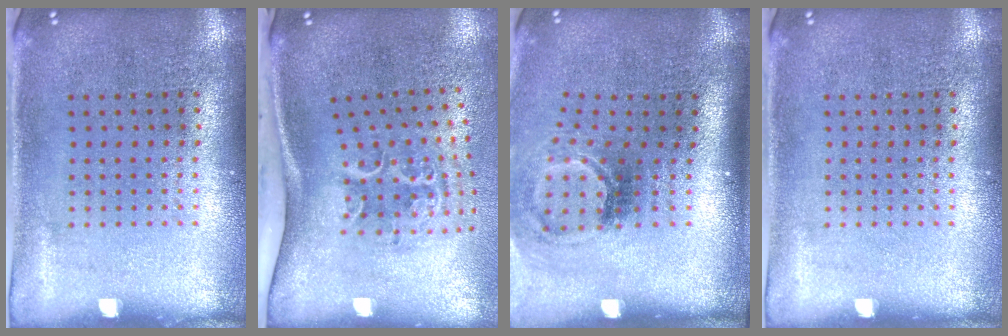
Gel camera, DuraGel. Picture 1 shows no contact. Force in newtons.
{"total": 2.3, "press": 1.4, "slide": 1.9}
{"total": 1.9, "press": 1.2, "slide": 1.5}
{"total": 0.0}